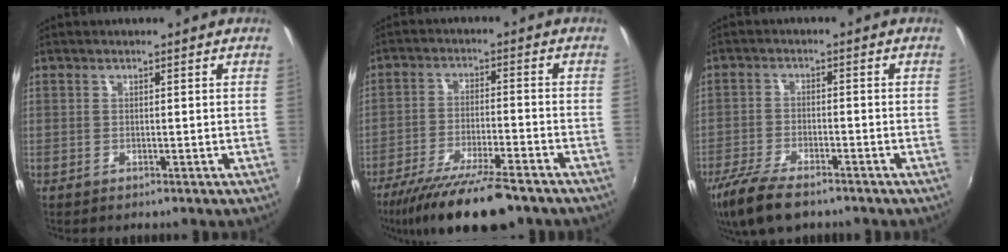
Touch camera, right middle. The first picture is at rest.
{"total": 15.9, "force": [-12.4, 2.9, 9.4], "torque": [-0.190, -0.038, -0.206]}
{"total": 10.8, "force": [-8.2, 3.4, 6.2], "torque": [-0.152, -0.035, -0.152]}